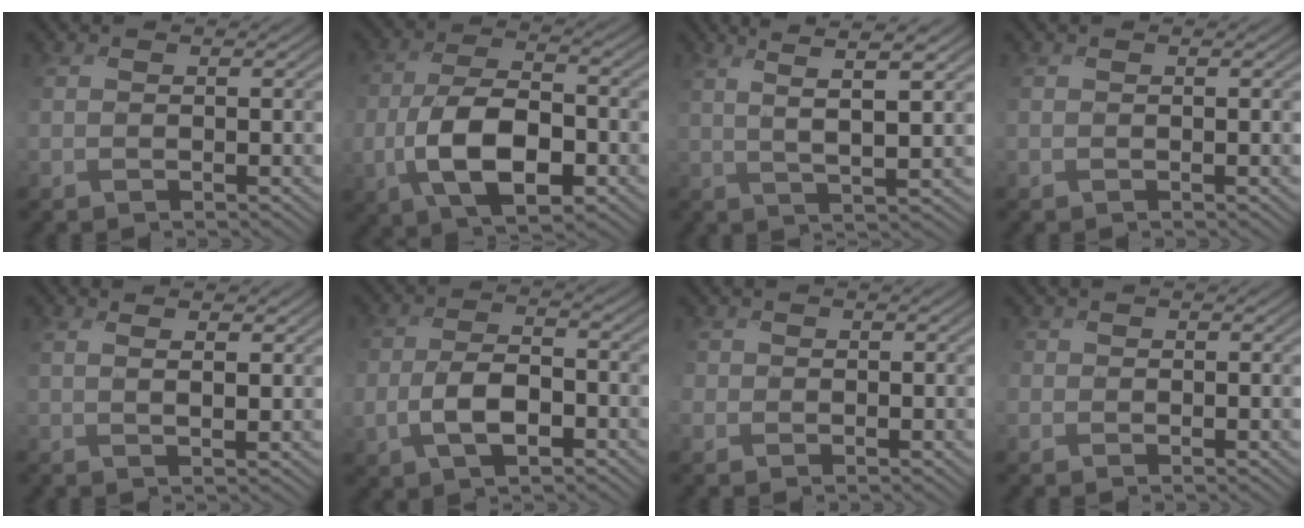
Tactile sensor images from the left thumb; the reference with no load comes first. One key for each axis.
{"total": 10.8, "fx": -3.1, "fy": 6.1, "fz": 8.3, "tx": -0.177, "ty": -0.010, "tz": -0.058}
{"total": 6.2, "fx": 2.7, "fy": 0.9, "fz": 5.5, "tx": -0.109, "ty": 0.010, "tz": 0.053}
{"total": 0.0}
{"total": 2.6, "fx": 1.3, "fy": 0.6, "fz": 2.2, "tx": -0.036, "ty": -0.004, "tz": 0.023}
{"total": 6.1, "fx": -2.0, "fy": 3.5, "fz": 4.6, "tx": -0.097, "ty": -0.001, "tz": -0.038}
{"total": 1.1, "fx": 0.1, "fy": 1.1, "fz": 0.0, "tx": 0.000, "ty": -0.002, "tz": -0.004}
{"total": 0.9, "fx": 0.1, "fy": 0.9, "fz": 0.0, "tx": 0.002, "ty": -0.002, "tz": -0.003}